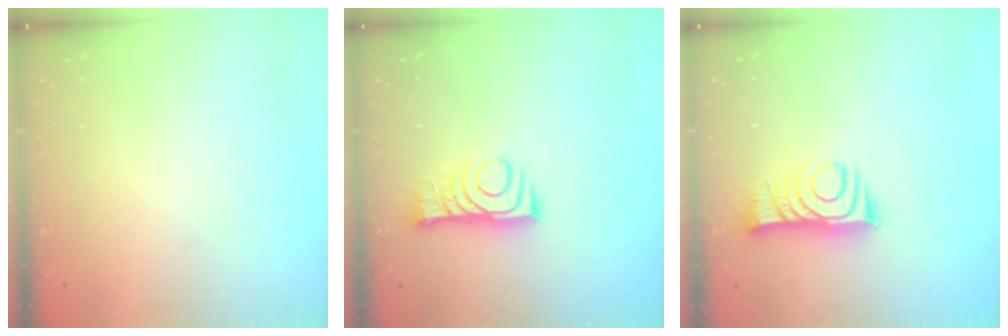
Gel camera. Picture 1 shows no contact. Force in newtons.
{"total": 8.8, "press": 8.8, "slide": 0.8}
{"total": 10.2, "press": 10.2, "slide": 0.4}